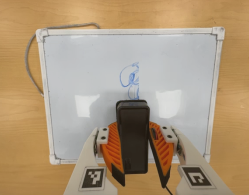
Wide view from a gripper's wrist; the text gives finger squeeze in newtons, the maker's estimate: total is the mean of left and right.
{"total": 11.6, "left": 10.4, "right": 12.7}